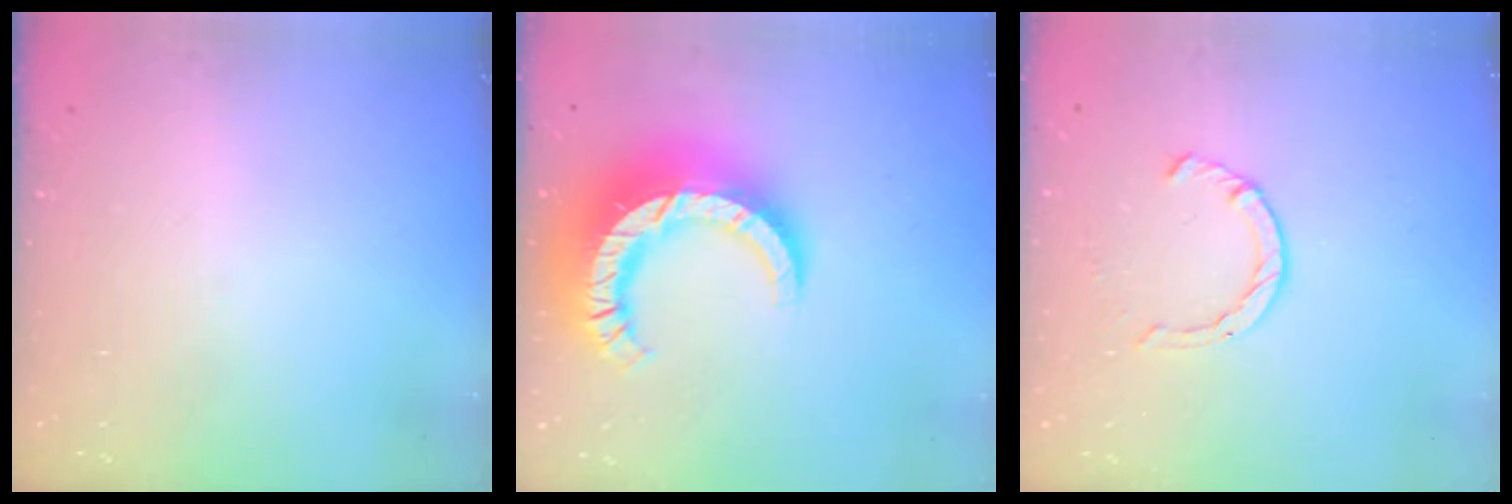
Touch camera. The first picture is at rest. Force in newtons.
{"total": 18.8, "press": 18.7, "slide": 2.1}
{"total": 2.4, "press": 2.4, "slide": 0.2}